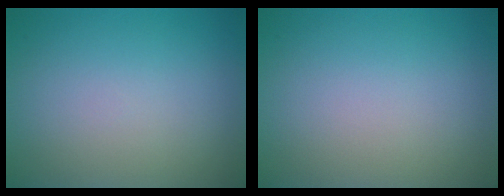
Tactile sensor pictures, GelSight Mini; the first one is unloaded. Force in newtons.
{"total": 0.0}